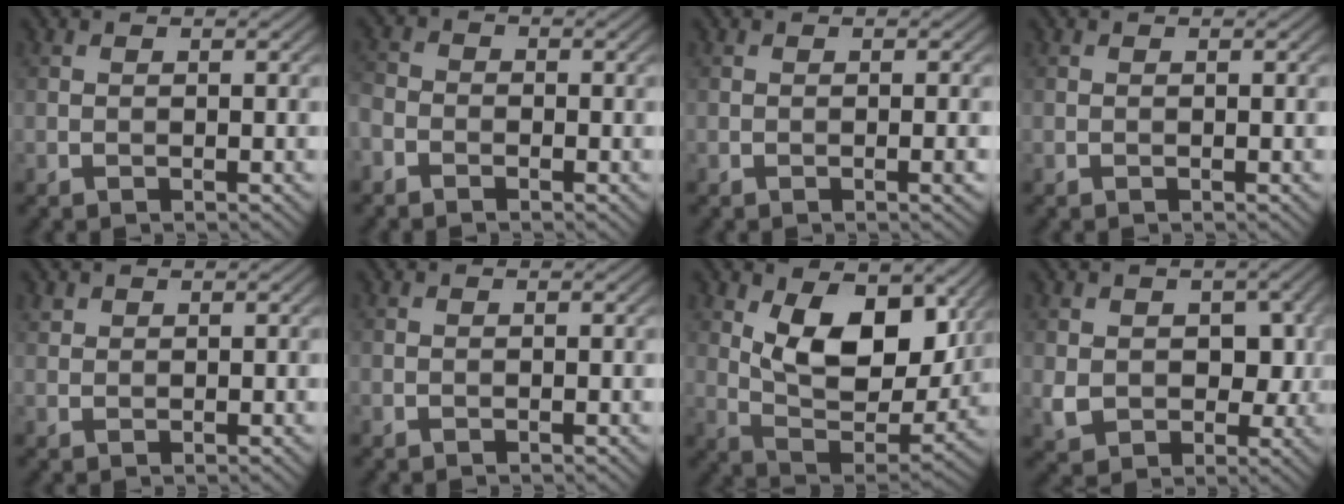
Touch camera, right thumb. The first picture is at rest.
{"total": 2.7, "force": [-2.0, 1.6, 0.9], "torque": [-0.025, -0.003, -0.056]}
{"total": 1.0, "force": [-0.2, 0.0, 0.9], "torque": [-0.014, 0.000, -0.005]}
{"total": 0.0}
{"total": 1.0, "force": [0.8, 0.5, 0.2], "torque": [-0.006, 0.000, 0.019]}
{"total": 0.0}
{"total": 12.9, "force": [4.8, 7.1, 9.7], "torque": [-0.174, -0.020, 0.088]}
{"total": 6.3, "force": [0.4, 4.9, 3.8], "torque": [-0.082, -0.015, 0.011]}